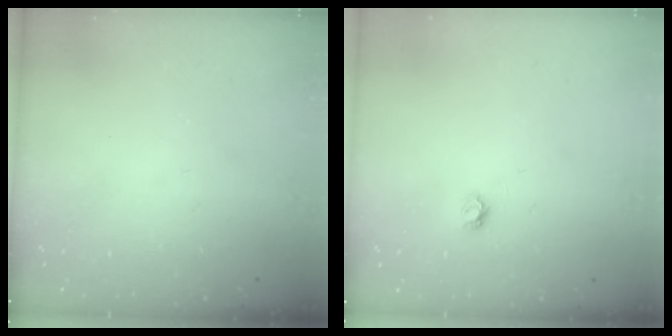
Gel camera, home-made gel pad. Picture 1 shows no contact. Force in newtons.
{"total": 3.8, "press": 3.8, "slide": 0.3}